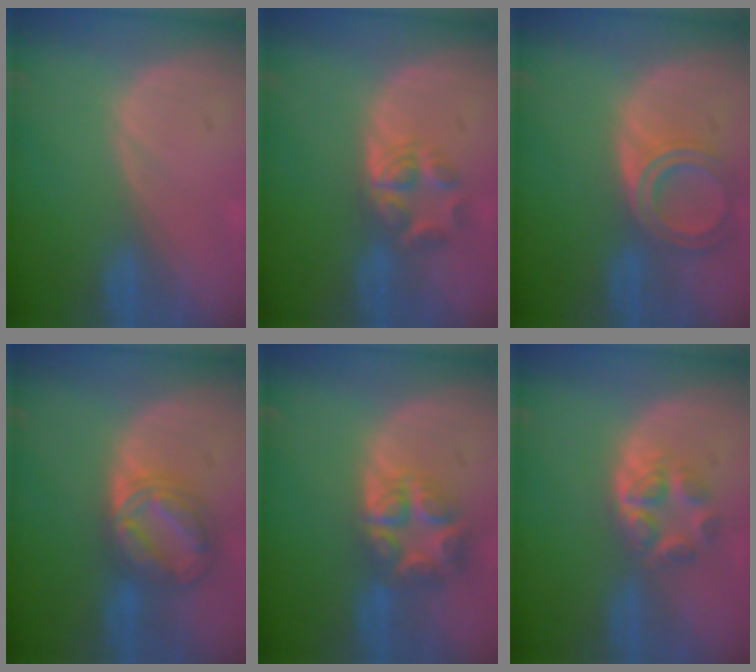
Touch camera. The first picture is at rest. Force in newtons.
{"total": 5.7, "press": 4.8, "slide": 3.2}
{"total": 6.6, "press": 5.9, "slide": 3.0}
{"total": 7.7, "press": 7.6, "slide": 0.5}
{"total": 8.1, "press": 7.0, "slide": 4.0}
{"total": 5.0, "press": 4.8, "slide": 1.6}